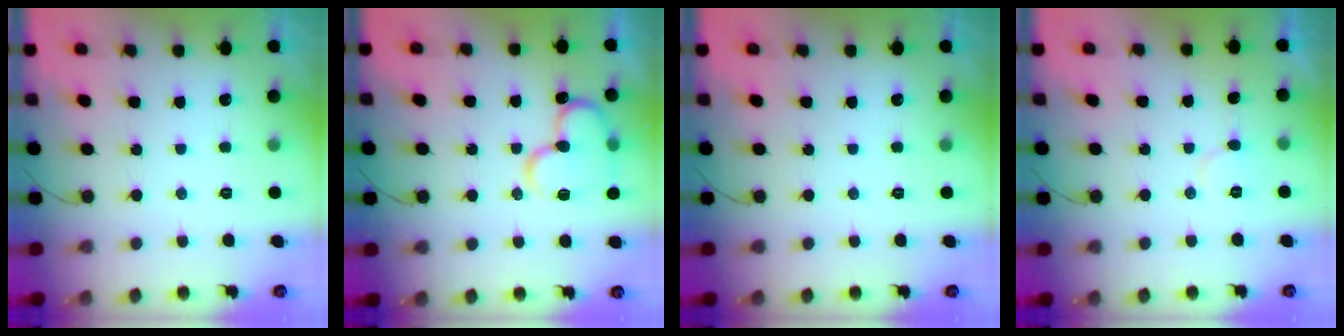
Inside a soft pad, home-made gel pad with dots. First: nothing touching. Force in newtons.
{"total": 15.8, "press": 15.7, "slide": 1.8}
{"total": 0.0}
{"total": 5.2, "press": 5.1, "slide": 0.4}